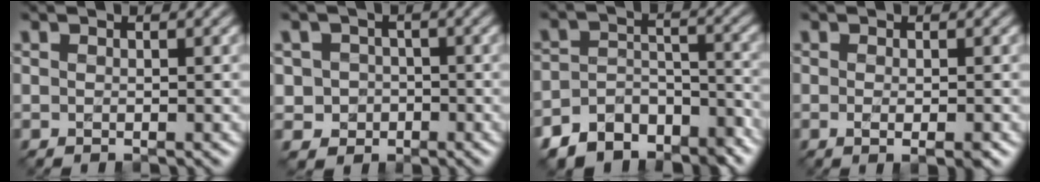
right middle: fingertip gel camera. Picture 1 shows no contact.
{"total": 2.8, "force": [-0.6, 2.7, 0.5], "torque": [0.009, 0.000, -0.011]}
{"total": 10.2, "force": [-8.3, 5.5, 2.2], "torque": [-0.043, 0.000, -0.118]}
{"total": 1.8, "force": [-0.6, 0.3, 1.7], "torque": [-0.026, -0.005, -0.009]}